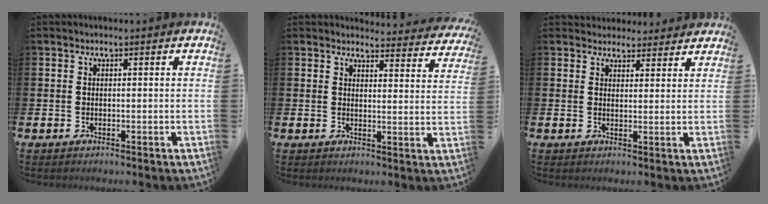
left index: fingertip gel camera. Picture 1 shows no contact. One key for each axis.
{"total": 3.5, "fx": 3.5, "fy": 0.6, "fz": 0.0, "tx": 0.002, "ty": -0.030, "tz": 0.057}
{"total": 3.5, "fx": 3.3, "fy": 1.2, "fz": -0.3, "tx": 0.010, "ty": -0.017, "tz": 0.058}